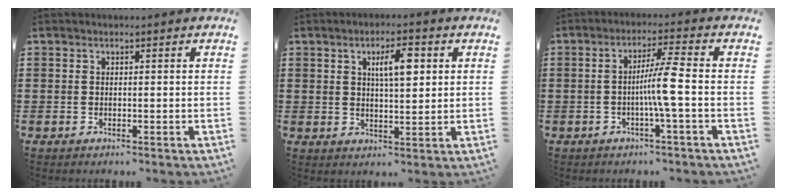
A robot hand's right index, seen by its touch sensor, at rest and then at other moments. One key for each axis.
{"total": 5.4, "fx": 1.7, "fy": 1.8, "fz": 4.8, "tx": -0.085, "ty": 0.003, "tz": 0.022}
{"total": 5.5, "fx": -1.1, "fy": -0.5, "fz": 5.3, "tx": -0.096, "ty": -0.003, "tz": -0.027}